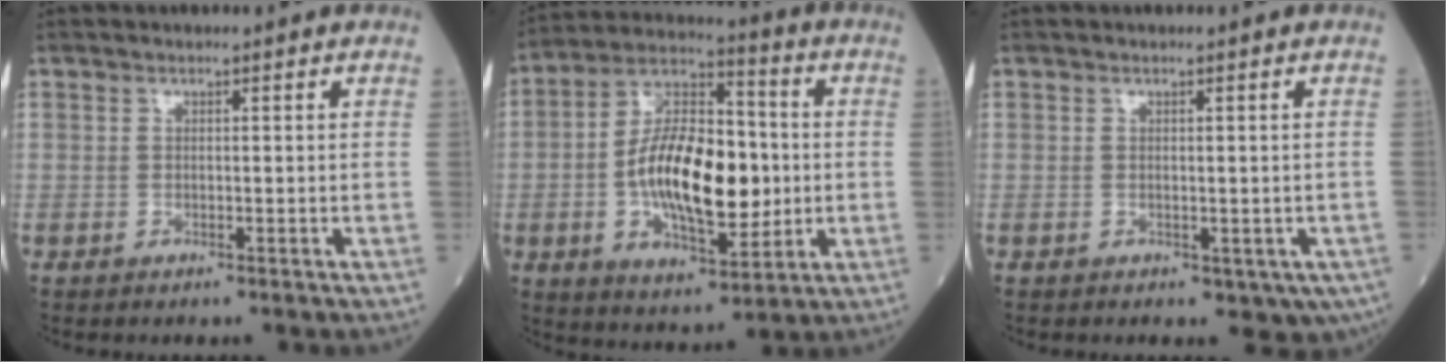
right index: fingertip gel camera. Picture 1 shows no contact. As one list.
[{"total": 17.8, "force": [-1.4, 7.4, 16.1], "torque": [-0.298, 0.012, -0.022]}, {"total": 4.2, "force": [-1.7, 2.5, 2.9], "torque": [-0.022, -0.002, -0.014]}]